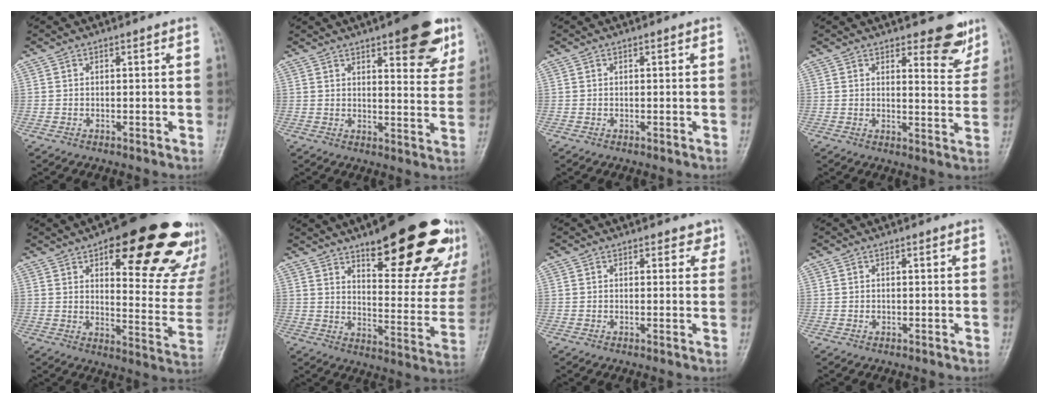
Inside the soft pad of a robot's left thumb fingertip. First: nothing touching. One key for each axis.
{"total": 13.2, "fx": 7.8, "fy": 4.5, "fz": 9.7, "tx": -0.086, "ty": -0.035, "tz": 0.099}
{"total": 0.0}
{"total": 7.7, "fx": 5.6, "fy": 3.0, "fz": 4.4, "tx": -0.022, "ty": -0.039, "tz": 0.068}
{"total": 28.0, "fx": 15.8, "fy": 10.0, "fz": 20.9, "tx": -0.218, "ty": -0.060, "tz": 0.209}
{"total": 26.3, "fx": 16.6, "fy": 8.3, "fz": 18.7, "tx": -0.206, "ty": -0.078, "tz": 0.230}
{"total": 2.3, "fx": 1.6, "fy": 1.4, "fz": 1.0, "tx": 0.011, "ty": -0.006, "tz": 0.014}
{"total": 0.8, "fx": 0.2, "fy": 0.6, "fz": 0.5, "tx": -0.001, "ty": 0.001, "tz": 0.002}